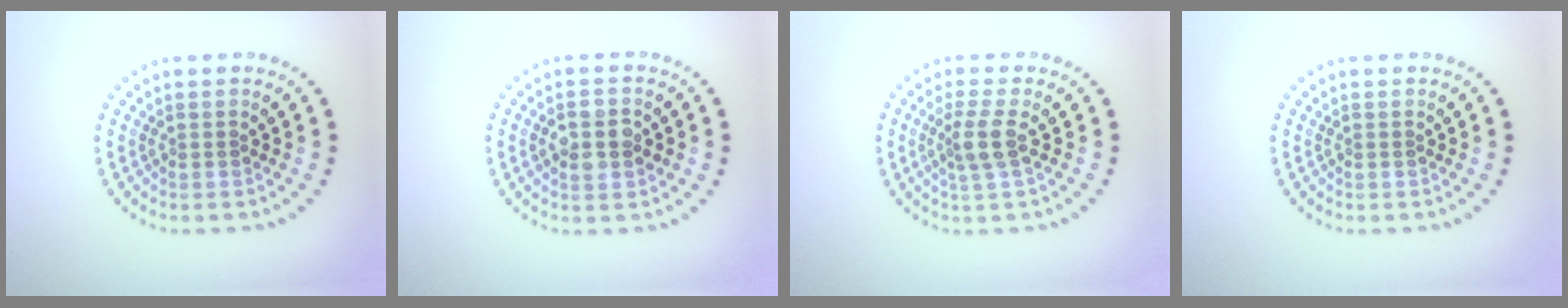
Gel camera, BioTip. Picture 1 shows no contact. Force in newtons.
{"total": 3.6, "press": 3.6, "slide": 0.1}
{"total": 2.5, "press": 2.0, "slide": 1.5}
{"total": 0.0}